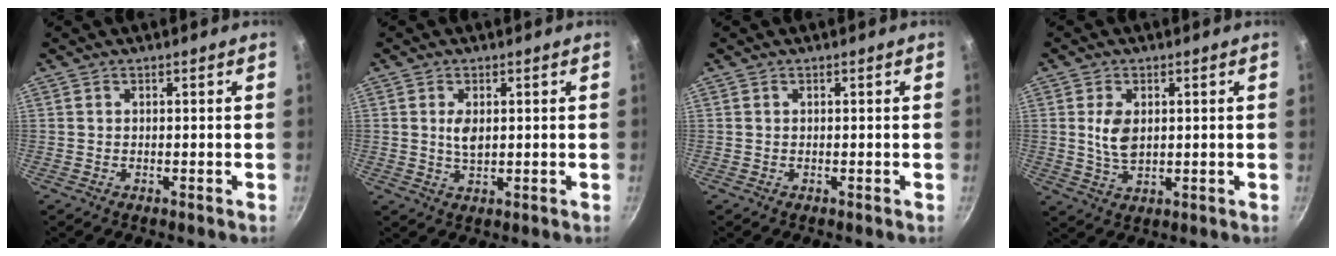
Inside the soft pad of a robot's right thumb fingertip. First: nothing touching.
{"total": 3.4, "force": [0.7, 1.8, 2.8], "torque": [-0.048, -0.006, 0.014]}
{"total": 0.0}
{"total": 5.5, "force": [1.0, 3.3, 4.3], "torque": [-0.079, -0.012, 0.022]}